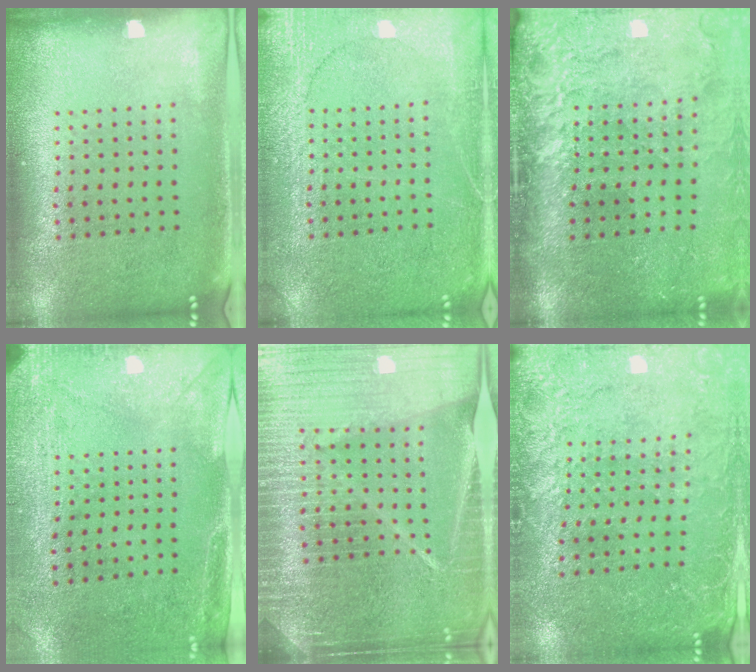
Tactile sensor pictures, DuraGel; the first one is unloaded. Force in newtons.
{"total": 4.3, "press": 4.3, "slide": 0.6}
{"total": 4.6, "press": 3.7, "slide": 2.7}
{"total": 2.9, "press": 2.3, "slide": 1.8}
{"total": 6.4, "press": 5.6, "slide": 3.2}
{"total": 2.7, "press": 2.7, "slide": 0.5}